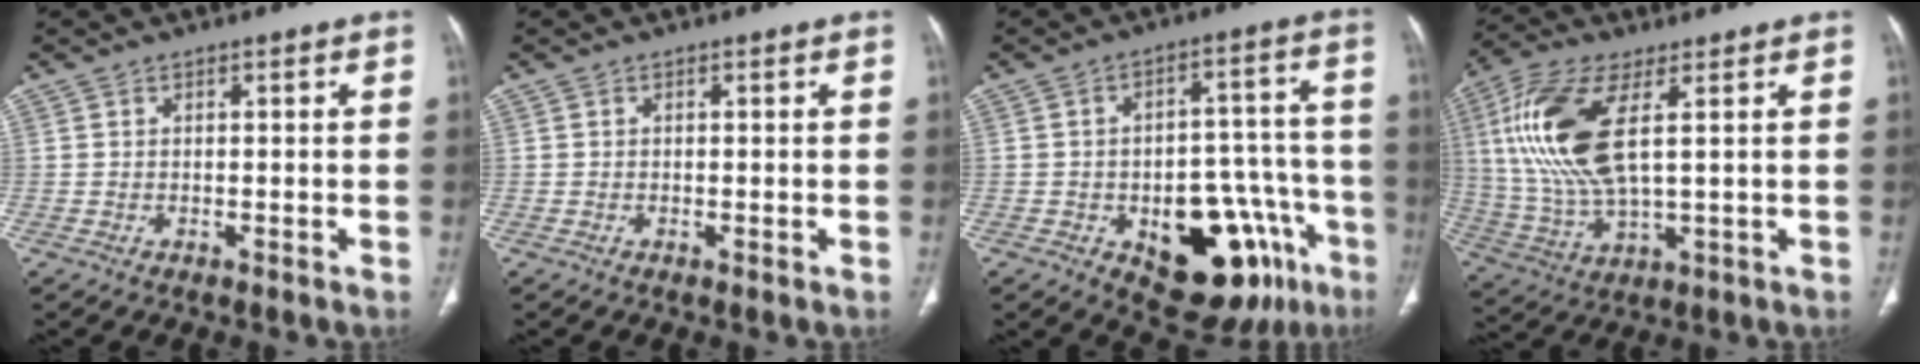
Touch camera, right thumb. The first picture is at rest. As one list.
[{"total": 0.0}, {"total": 20.4, "force": [-9.0, 10.8, 14.7], "torque": [-0.128, 0.059, -0.105]}, {"total": 16.7, "force": [4.1, 6.4, 14.9], "torque": [-0.337, -0.009, 0.085]}]